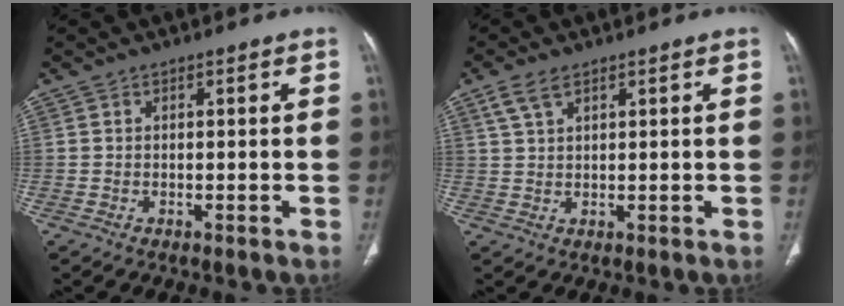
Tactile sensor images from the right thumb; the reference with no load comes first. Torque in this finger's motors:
{"motor_torque": [-0.49, 0.49, 0.12, -0.17, 0.01]}